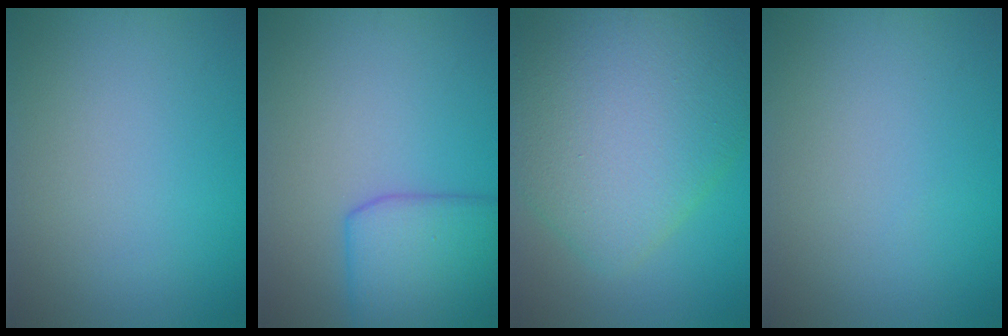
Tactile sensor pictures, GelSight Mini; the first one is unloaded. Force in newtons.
{"total": 6.1, "press": 6.1, "slide": 0.4}
{"total": 10.1, "press": 10.1, "slide": 0.8}
{"total": 0.0}